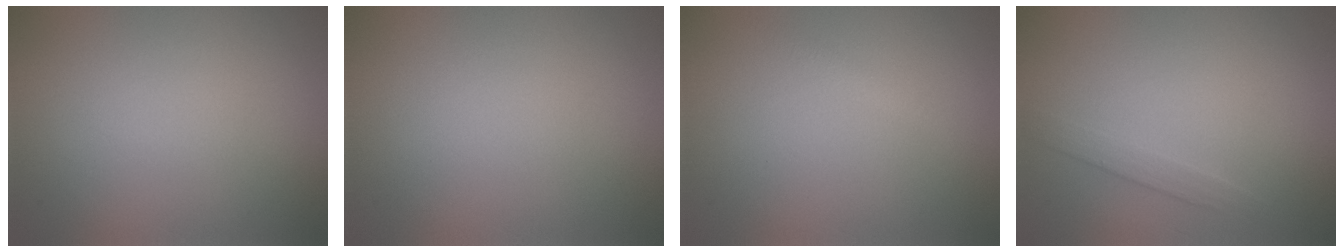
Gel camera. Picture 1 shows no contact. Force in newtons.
{"total": 0.0}
{"total": 0.7, "press": 0.7, "slide": 0.1}
{"total": 1.4, "press": 1.4, "slide": 0.0}